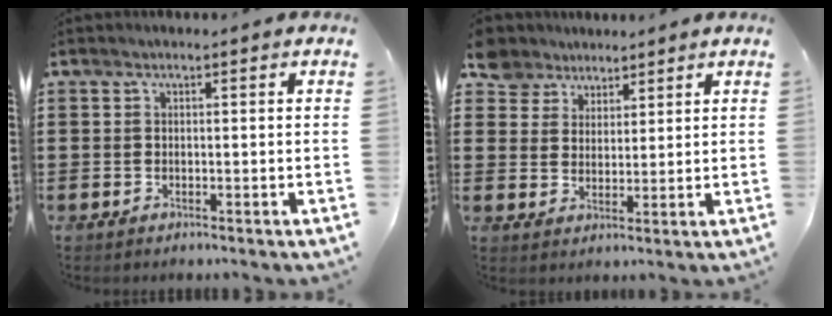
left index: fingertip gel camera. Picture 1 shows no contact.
{"total": 4.5, "force": [3.7, 2.6, 0.0], "torque": [-0.022, 0.001, 0.071]}